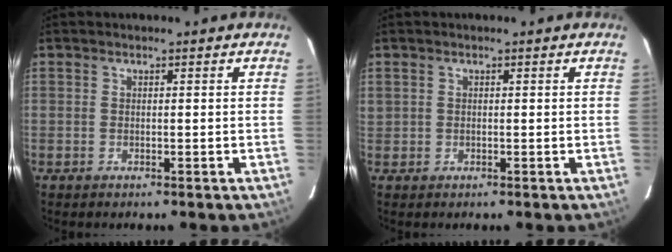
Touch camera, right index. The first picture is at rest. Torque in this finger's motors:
{"motor_torque": [-0.03, 0.00, 0.06, 0.01]}